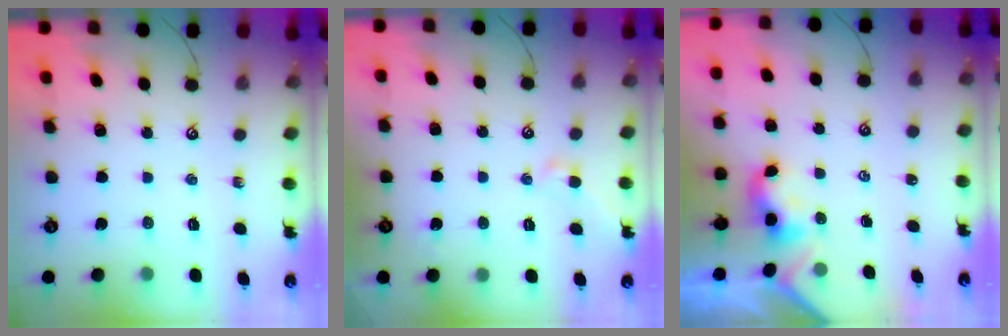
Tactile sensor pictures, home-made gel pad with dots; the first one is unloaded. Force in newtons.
{"total": 1.9, "press": 1.9, "slide": 0.5}
{"total": 2.2, "press": 2.2, "slide": 0.2}